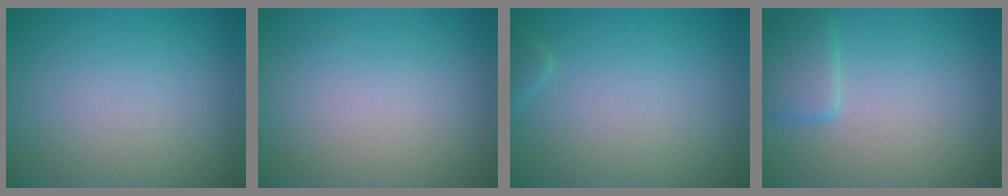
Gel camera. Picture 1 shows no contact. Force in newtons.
{"total": 0.0}
{"total": 0.9, "press": 0.9, "slide": 0.0}
{"total": 2.3, "press": 2.3, "slide": 0.2}